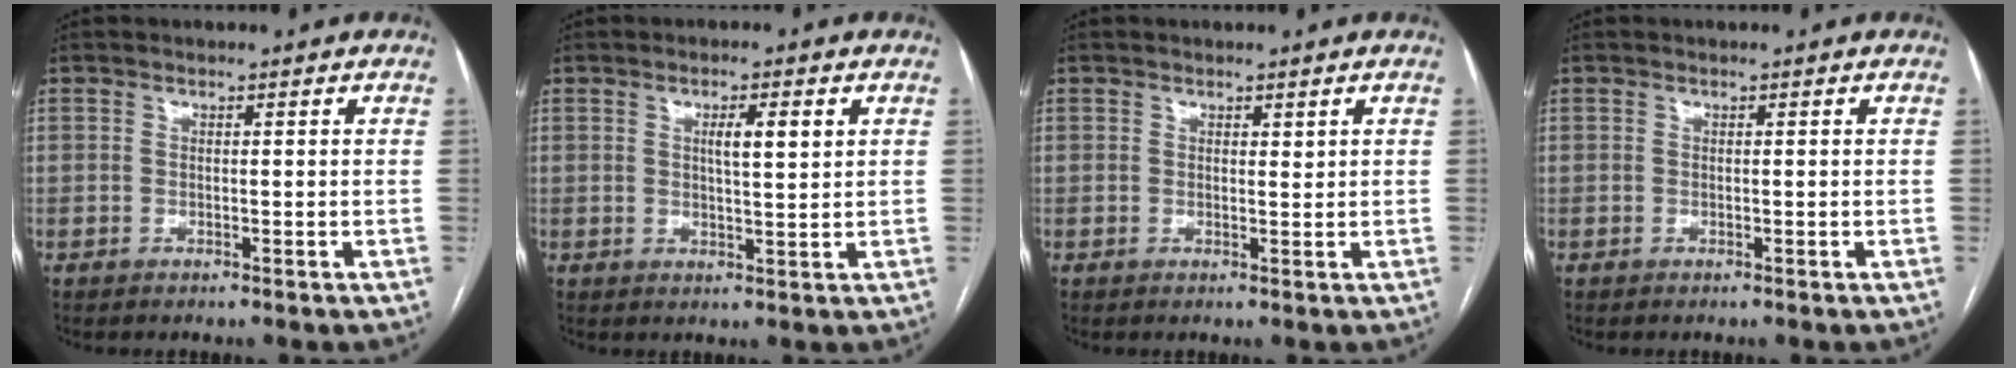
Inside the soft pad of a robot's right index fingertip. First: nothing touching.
{"total": 4.0, "force": [1.4, 0.5, 3.7], "torque": [-0.062, 0.001, 0.021]}
{"total": 0.7, "force": [0.5, 0.3, 0.5], "torque": [-0.006, -0.004, 0.006]}
{"total": 0.0}